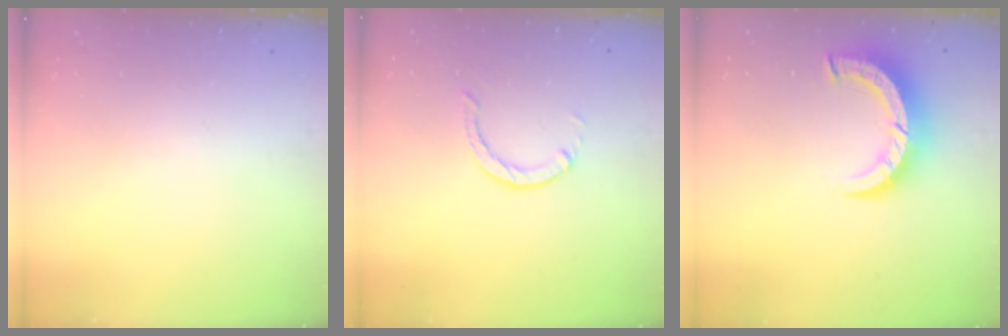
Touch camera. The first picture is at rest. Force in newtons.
{"total": 1.0, "press": 0.9, "slide": 0.3}
{"total": 6.7, "press": 6.7, "slide": 0.7}